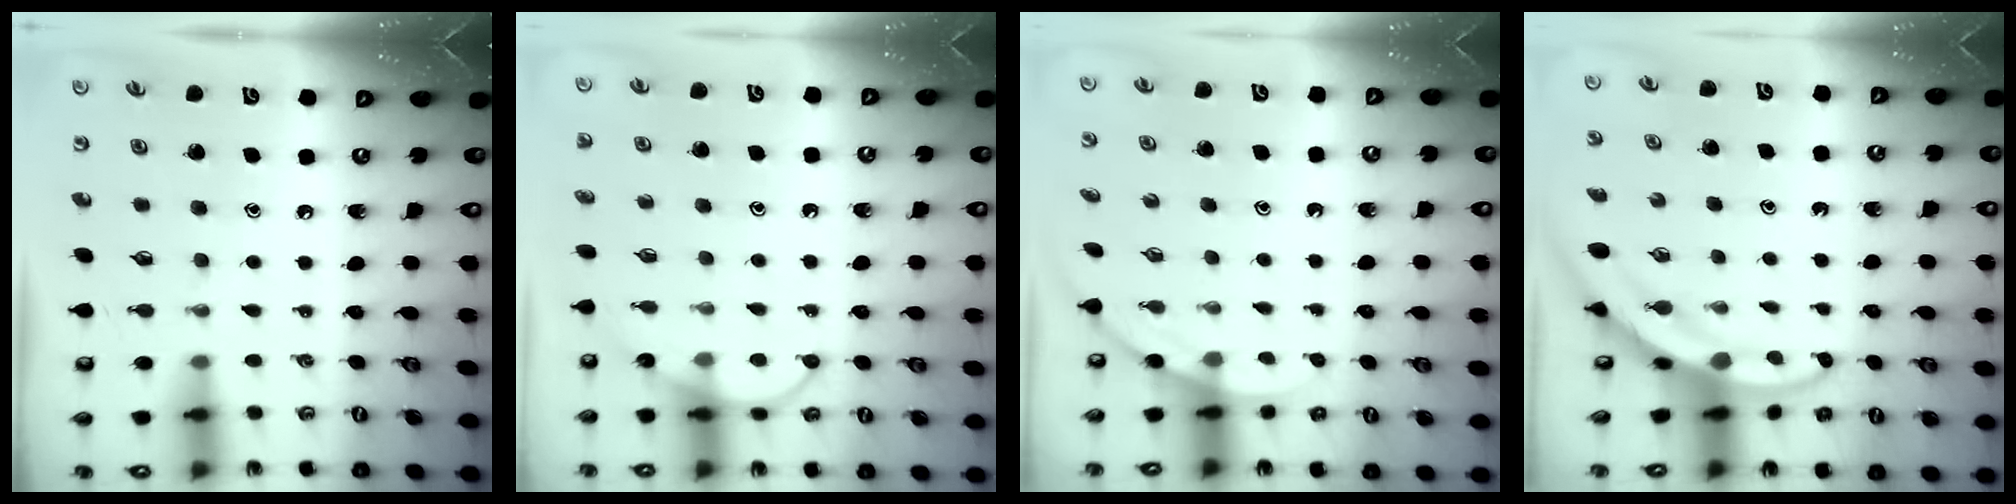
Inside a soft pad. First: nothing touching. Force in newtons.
{"total": 8.5, "press": 8.4, "slide": 0.5}
{"total": 2.0, "press": 2.0, "slide": 0.0}
{"total": 3.3, "press": 3.3, "slide": 0.3}